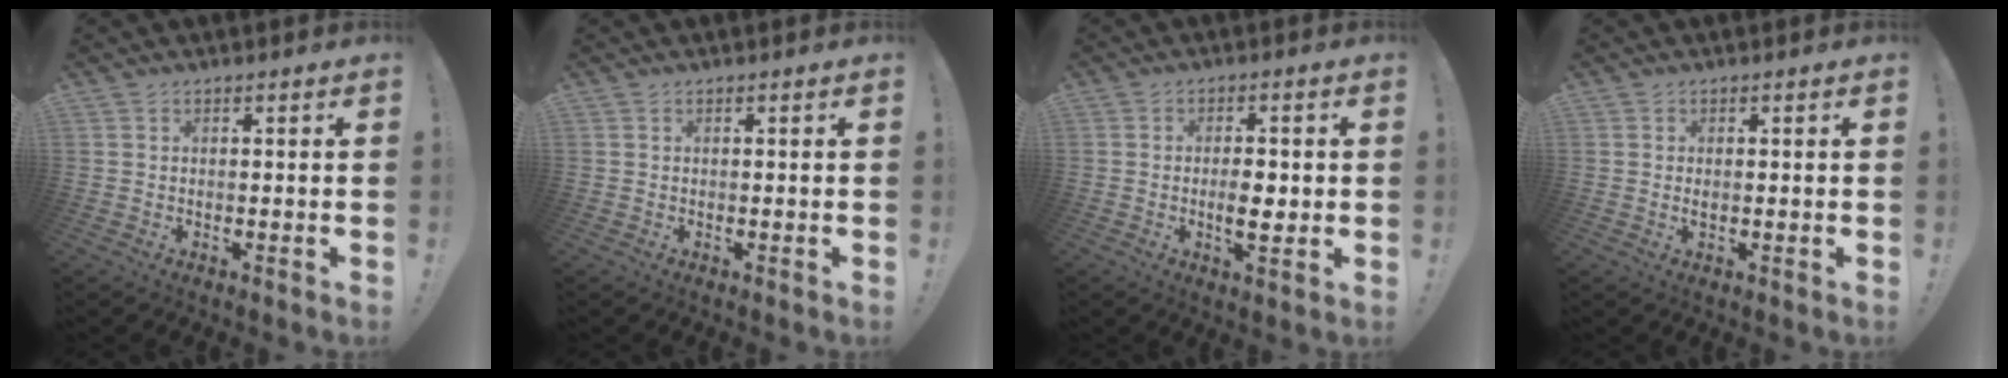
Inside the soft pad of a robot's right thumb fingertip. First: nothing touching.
{"total": 0.0}
{"total": 5.8, "force": [-0.7, 2.2, 5.3], "torque": [-0.075, -0.006, -0.017]}
{"total": 0.7, "force": [0.1, 0.3, 0.6], "torque": [-0.005, -0.001, 0.000]}